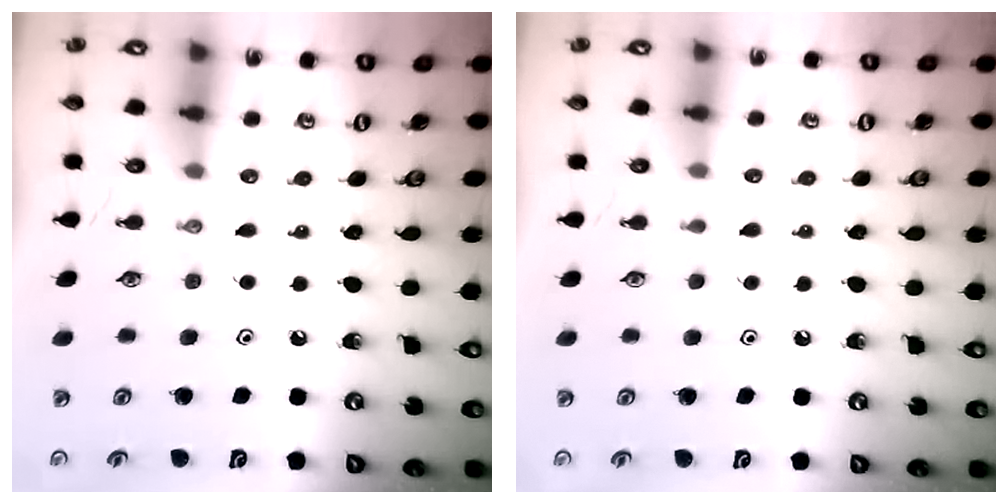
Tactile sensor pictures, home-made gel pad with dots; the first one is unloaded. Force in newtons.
{"total": 1.3, "press": 1.2, "slide": 0.3}